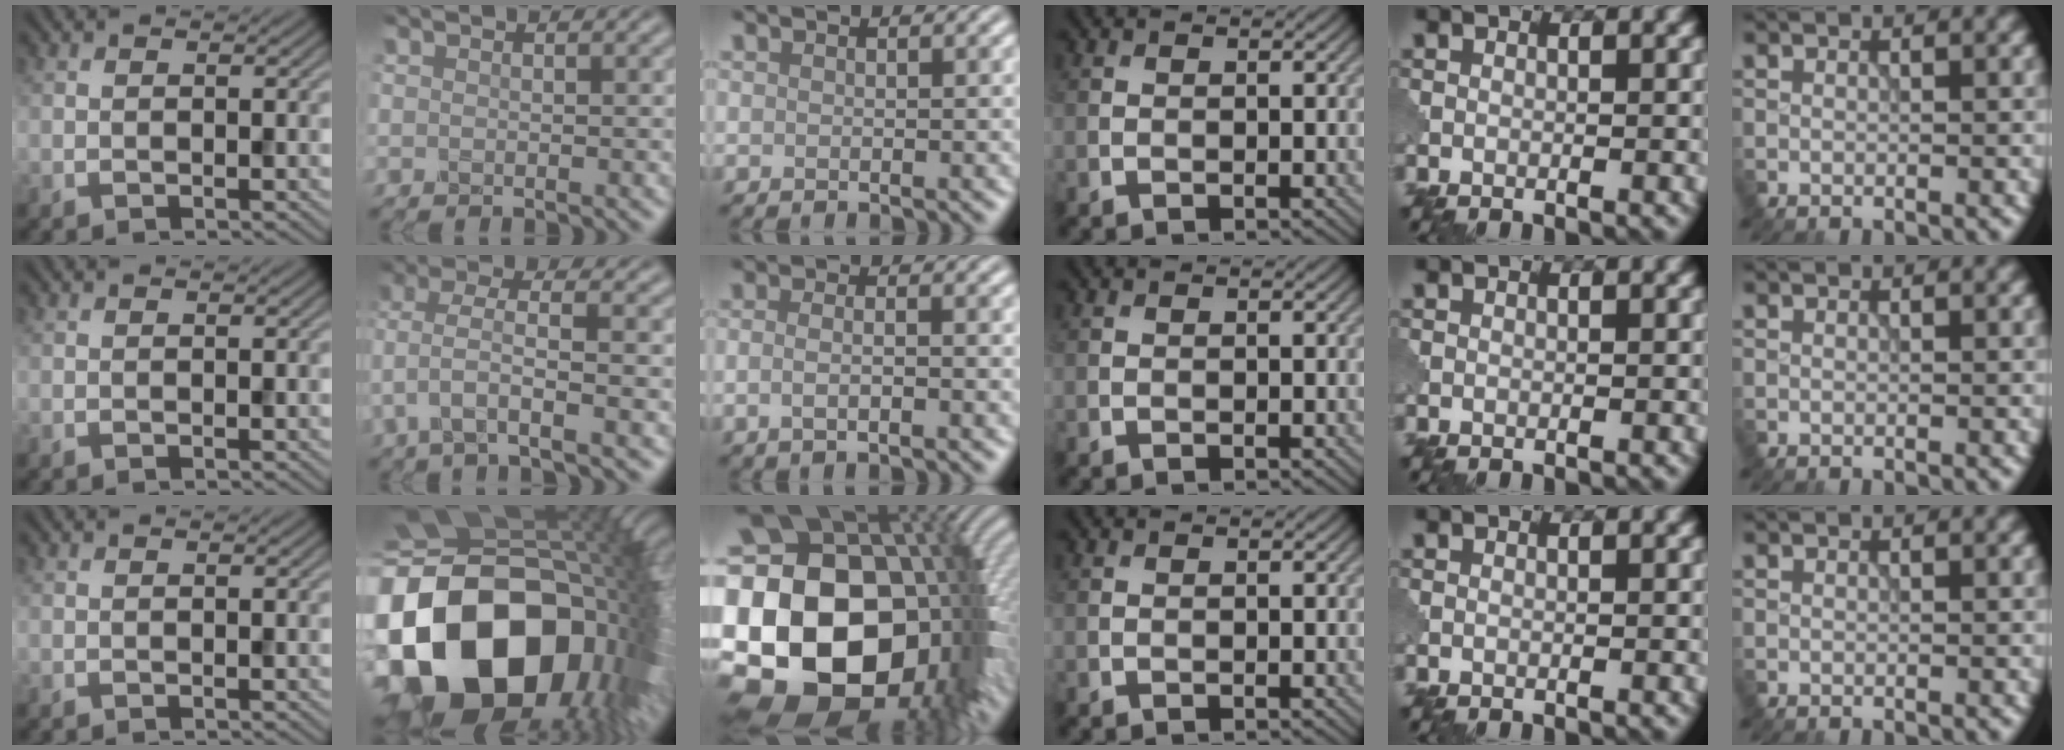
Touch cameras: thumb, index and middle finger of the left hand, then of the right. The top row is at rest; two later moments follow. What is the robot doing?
{"motion": "extract", "object": "pin"}